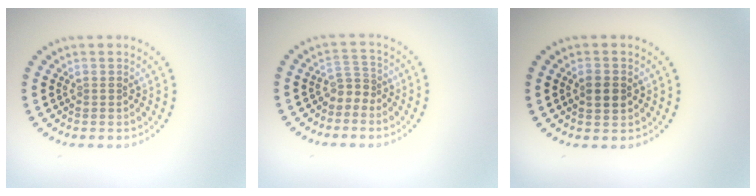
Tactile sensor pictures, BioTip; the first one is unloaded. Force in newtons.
{"total": 1.9, "press": 1.2, "slide": 1.4}
{"total": 2.2, "press": 2.2, "slide": 0.0}